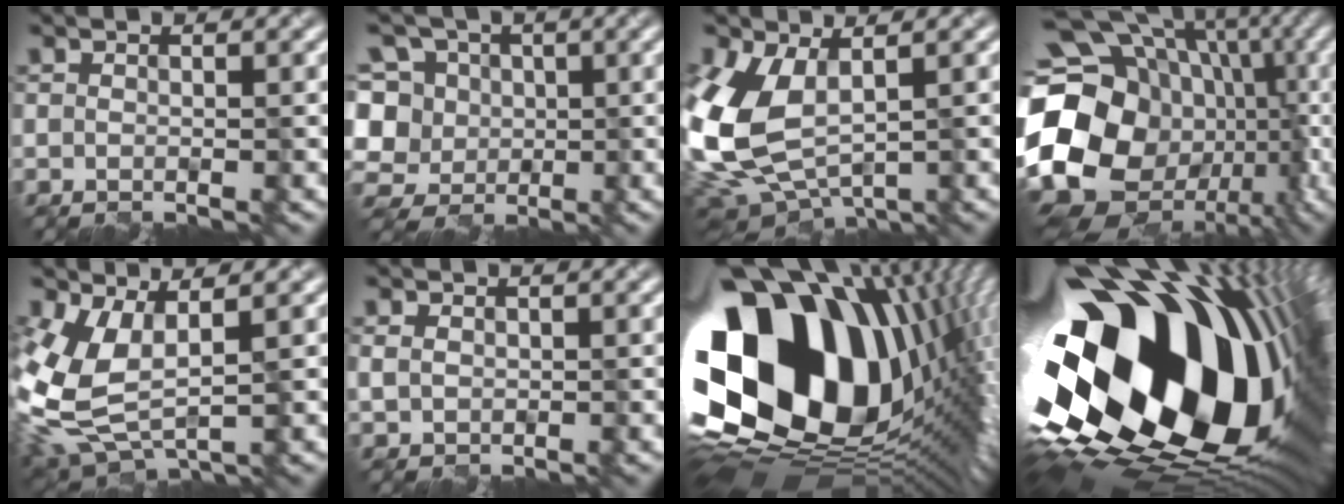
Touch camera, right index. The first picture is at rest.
{"total": 10.5, "force": [1.7, 9.3, 4.7], "torque": [-0.125, 0.031, 0.008]}
{"total": 9.0, "force": [0.3, 5.7, 7.1], "torque": [-0.184, -0.024, 0.013]}
{"total": 20.0, "force": [-1.4, 16.4, 11.5], "torque": [-0.213, -0.016, -0.026]}
{"total": 7.4, "force": [0.3, 4.2, 6.0], "torque": [-0.155, -0.021, 0.012]}
{"total": 1.6, "force": [0.3, 1.4, 0.7], "torque": [-0.018, -0.001, 0.008]}
{"total": 20.7, "force": [2.5, 13.6, 15.4], "torque": [-0.292, -0.073, 0.079]}
{"total": 21.8, "force": [2.2, 12.9, 17.4], "torque": [-0.288, -0.083, 0.058]}